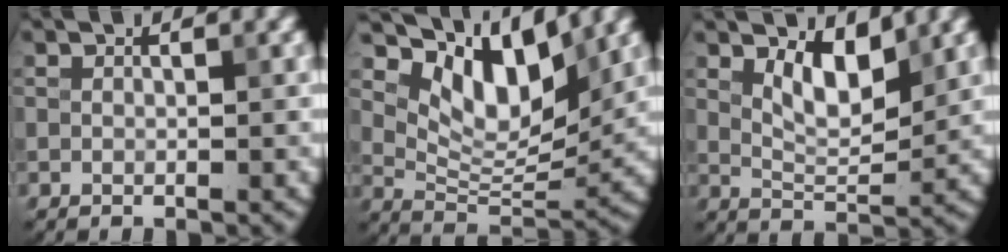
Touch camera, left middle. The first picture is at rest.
{"total": 7.8, "force": [4.4, 3.5, 5.4], "torque": [-0.086, -0.010, 0.077]}
{"total": 3.8, "force": [1.9, 1.6, 2.9], "torque": [-0.055, -0.005, 0.035]}